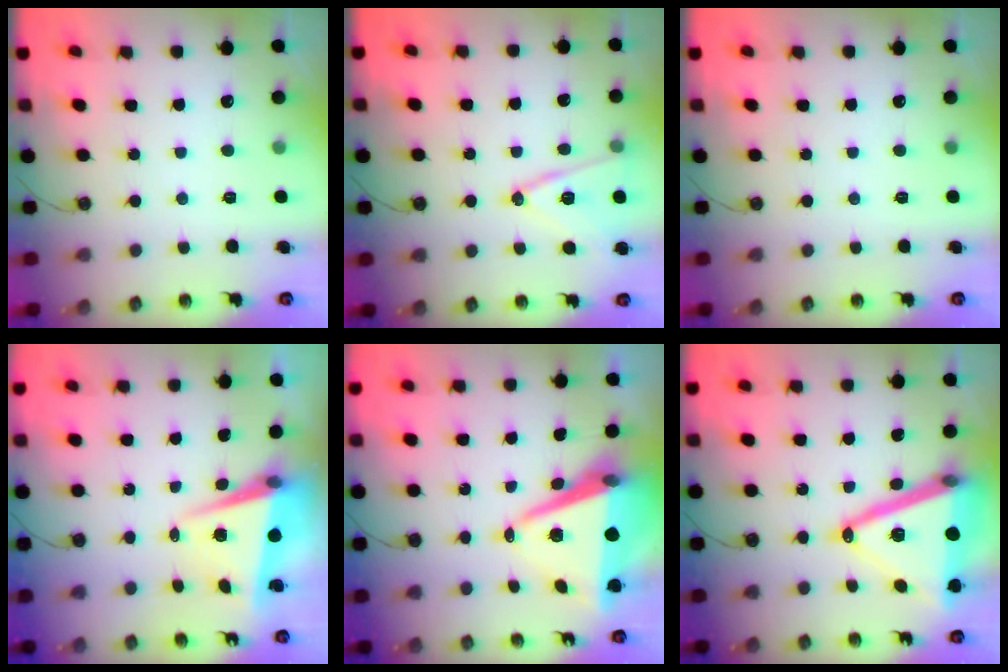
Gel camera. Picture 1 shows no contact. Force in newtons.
{"total": 12.3, "press": 11.8, "slide": 3.4}
{"total": 0.0}
{"total": 6.8, "press": 6.8, "slide": 1.1}
{"total": 11.6, "press": 10.9, "slide": 4.0}
{"total": 23.9, "press": 23.6, "slide": 3.7}